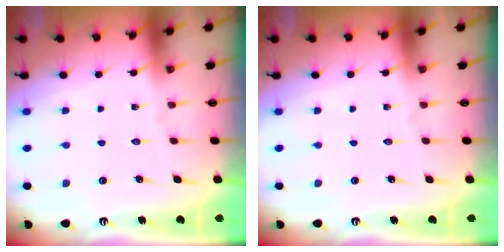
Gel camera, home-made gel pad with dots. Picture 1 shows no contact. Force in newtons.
{"total": 0.0}